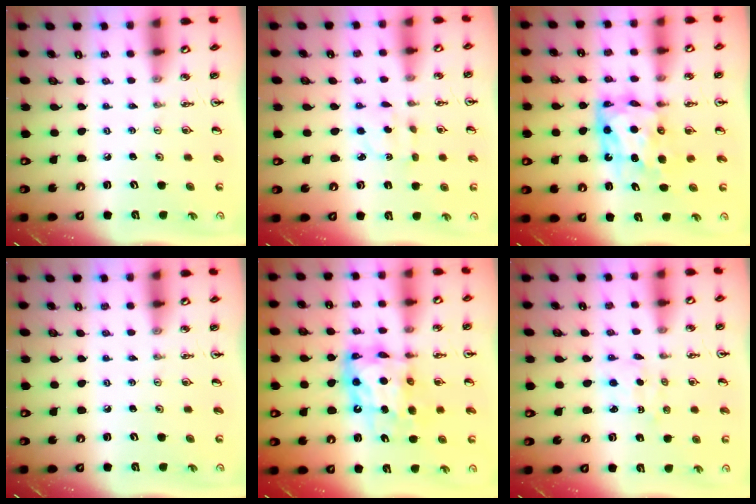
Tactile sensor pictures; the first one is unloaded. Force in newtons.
{"total": 2.5, "press": 2.4, "slide": 0.5}
{"total": 9.1, "press": 9.1, "slide": 0.8}
{"total": 0.0}
{"total": 12.4, "press": 12.3, "slide": 1.1}
{"total": 1.6, "press": 1.4, "slide": 0.7}